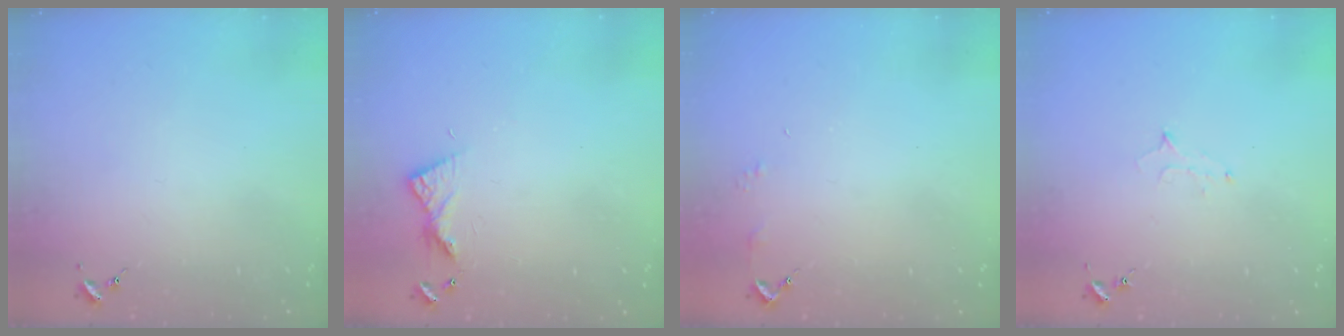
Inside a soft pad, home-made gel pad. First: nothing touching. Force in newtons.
{"total": 6.1, "press": 6.1, "slide": 0.6}
{"total": 2.9, "press": 2.8, "slide": 0.3}
{"total": 5.8, "press": 5.7, "slide": 0.6}